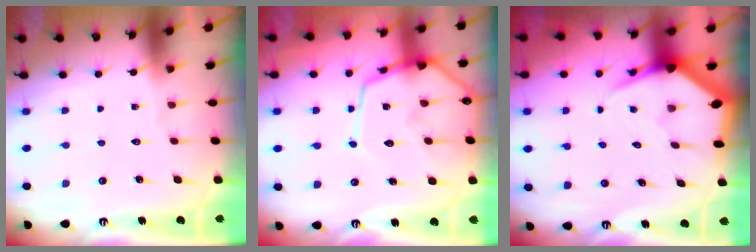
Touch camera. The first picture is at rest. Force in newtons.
{"total": 14.9, "press": 14.8, "slide": 1.3}
{"total": 5.3, "press": 5.3, "slide": 0.7}